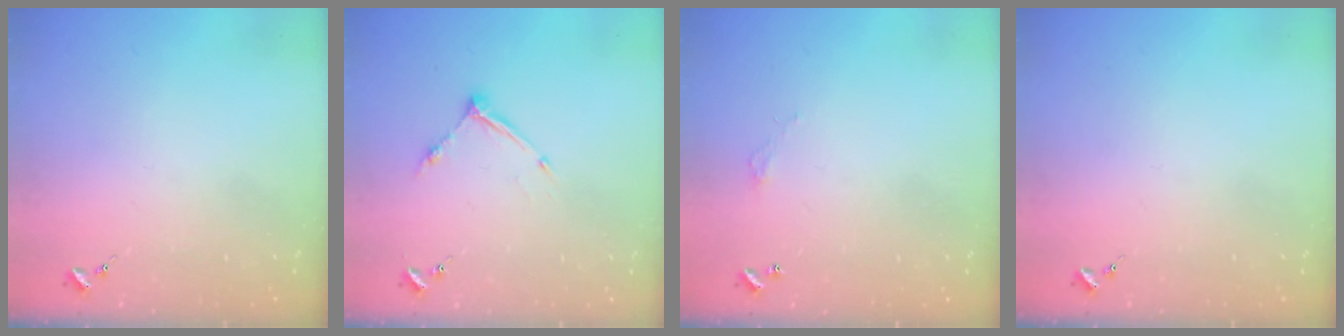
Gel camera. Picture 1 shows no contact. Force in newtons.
{"total": 8.6, "press": 8.6, "slide": 0.5}
{"total": 2.7, "press": 2.7, "slide": 0.2}
{"total": 0.0}